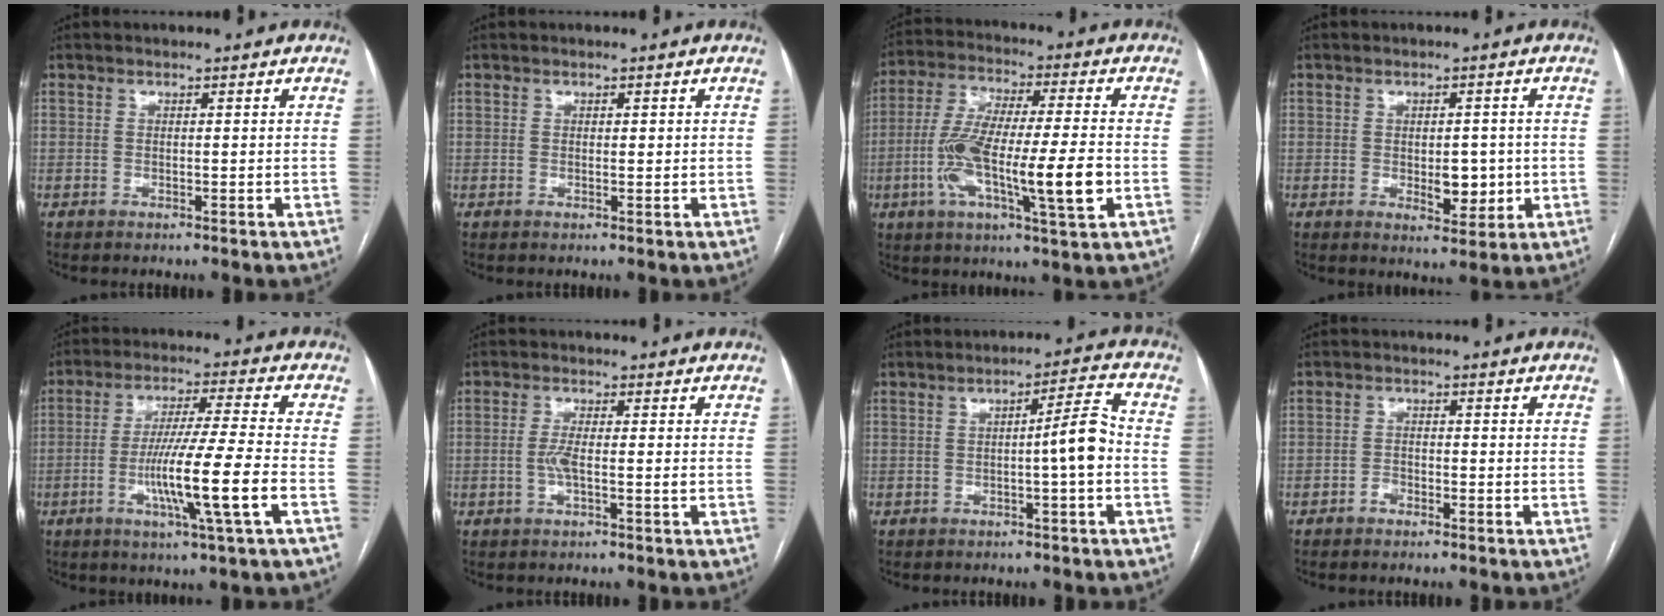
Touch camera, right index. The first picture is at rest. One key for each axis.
{"total": 0.6, "fx": 0.2, "fy": 0.3, "fz": 0.5, "tx": -0.007, "ty": 0.000, "tz": 0.003}
{"total": 16.5, "fx": -3.7, "fy": 2.1, "fz": 15.9, "tx": -0.302, "ty": -0.002, "tz": -0.063}
{"total": 5.2, "fx": -0.5, "fy": 2.8, "fz": 4.3, "tx": -0.054, "ty": -0.001, "tz": 0.003}
{"total": 12.4, "fx": -3.7, "fy": -1.0, "fz": 11.8, "tx": -0.219, "ty": -0.012, "tz": -0.070}
{"total": 3.0, "fx": -0.5, "fy": 0.3, "fz": 3.0, "tx": -0.063, "ty": -0.002, "tz": -0.011}
{"total": 5.8, "fx": -1.0, "fy": -0.2, "fz": 5.7, "tx": -0.081, "ty": 0.013, "tz": -0.015}
{"total": 1.7, "fx": -1.2, "fy": 1.0, "fz": 0.6, "tx": -0.008, "ty": 0.006, "tz": -0.022}